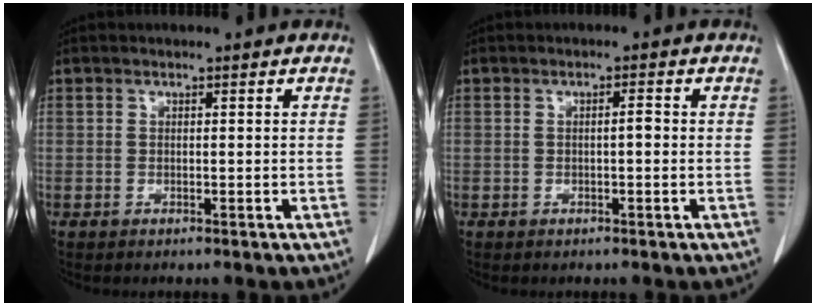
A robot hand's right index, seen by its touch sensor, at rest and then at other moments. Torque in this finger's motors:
{"motor_torque": [0.00, -0.03, -0.05, -0.01]}